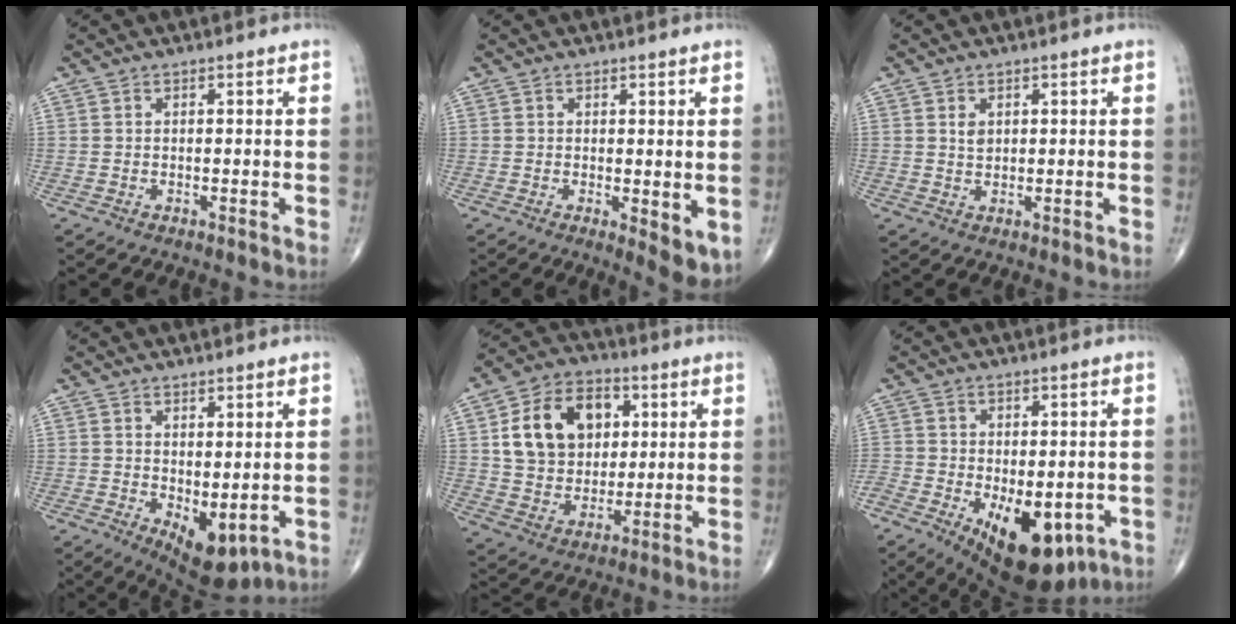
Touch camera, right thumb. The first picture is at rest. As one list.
[{"total": 5.3, "force": [-0.6, 2.0, 4.9], "torque": [-0.062, -0.017, -0.006]}, {"total": 1.9, "force": [0.7, 1.3, 1.1], "torque": [-0.013, -0.004, 0.016]}, {"total": 7.7, "force": [-1.3, 3.9, 6.5], "torque": [-0.074, -0.012, 0.000]}, {"total": 16.1, "force": [4.1, 12.0, 10.0], "torque": [-0.137, 0.003, 0.071]}, {"total": 18.8, "force": [-8.2, 10.2, 13.5], "torque": [-0.228, -0.005, -0.114]}]